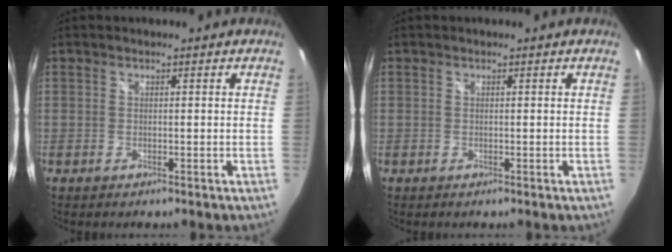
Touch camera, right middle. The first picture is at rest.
{"total": 0.0}